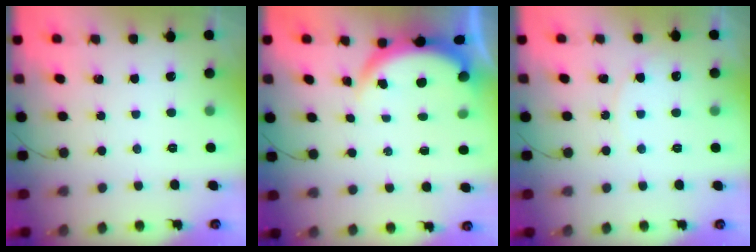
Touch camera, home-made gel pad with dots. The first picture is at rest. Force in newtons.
{"total": 4.0, "press": 4.0, "slide": 0.2}
{"total": 3.9, "press": 3.9, "slide": 0.3}